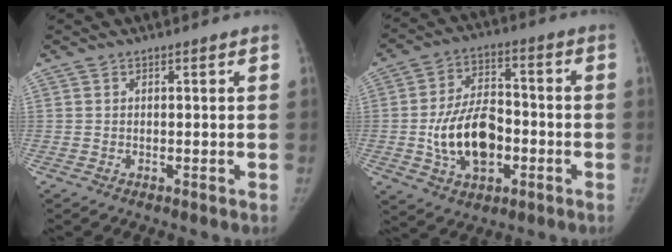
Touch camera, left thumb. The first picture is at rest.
{"total": 14.6, "force": [-3.2, 9.2, 10.9], "torque": [-0.167, 0.024, -0.052]}